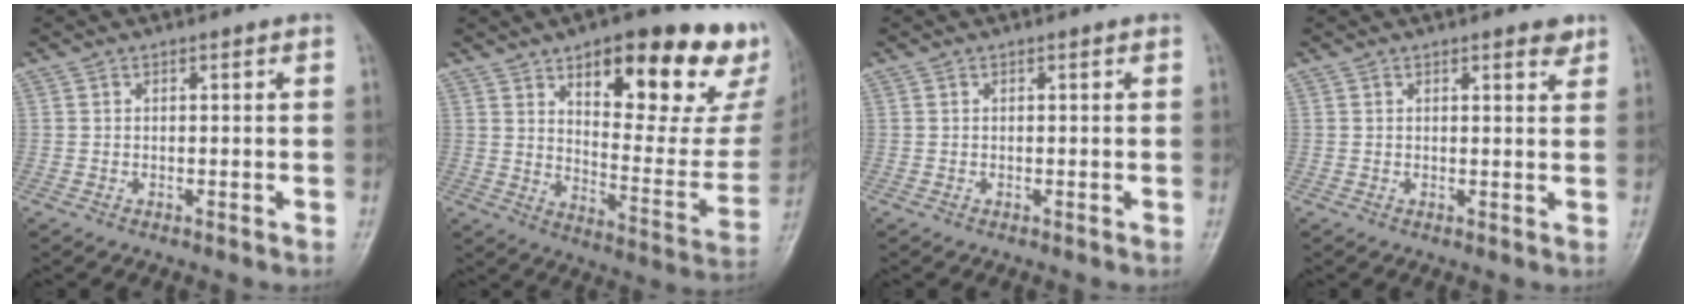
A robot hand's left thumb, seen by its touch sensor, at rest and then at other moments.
{"total": 27.8, "force": [14.6, 10.2, 21.3], "torque": [-0.238, -0.051, 0.209]}
{"total": 0.0}
{"total": 2.5, "force": [1.8, 0.8, 1.5], "torque": [-0.013, -0.010, 0.021]}